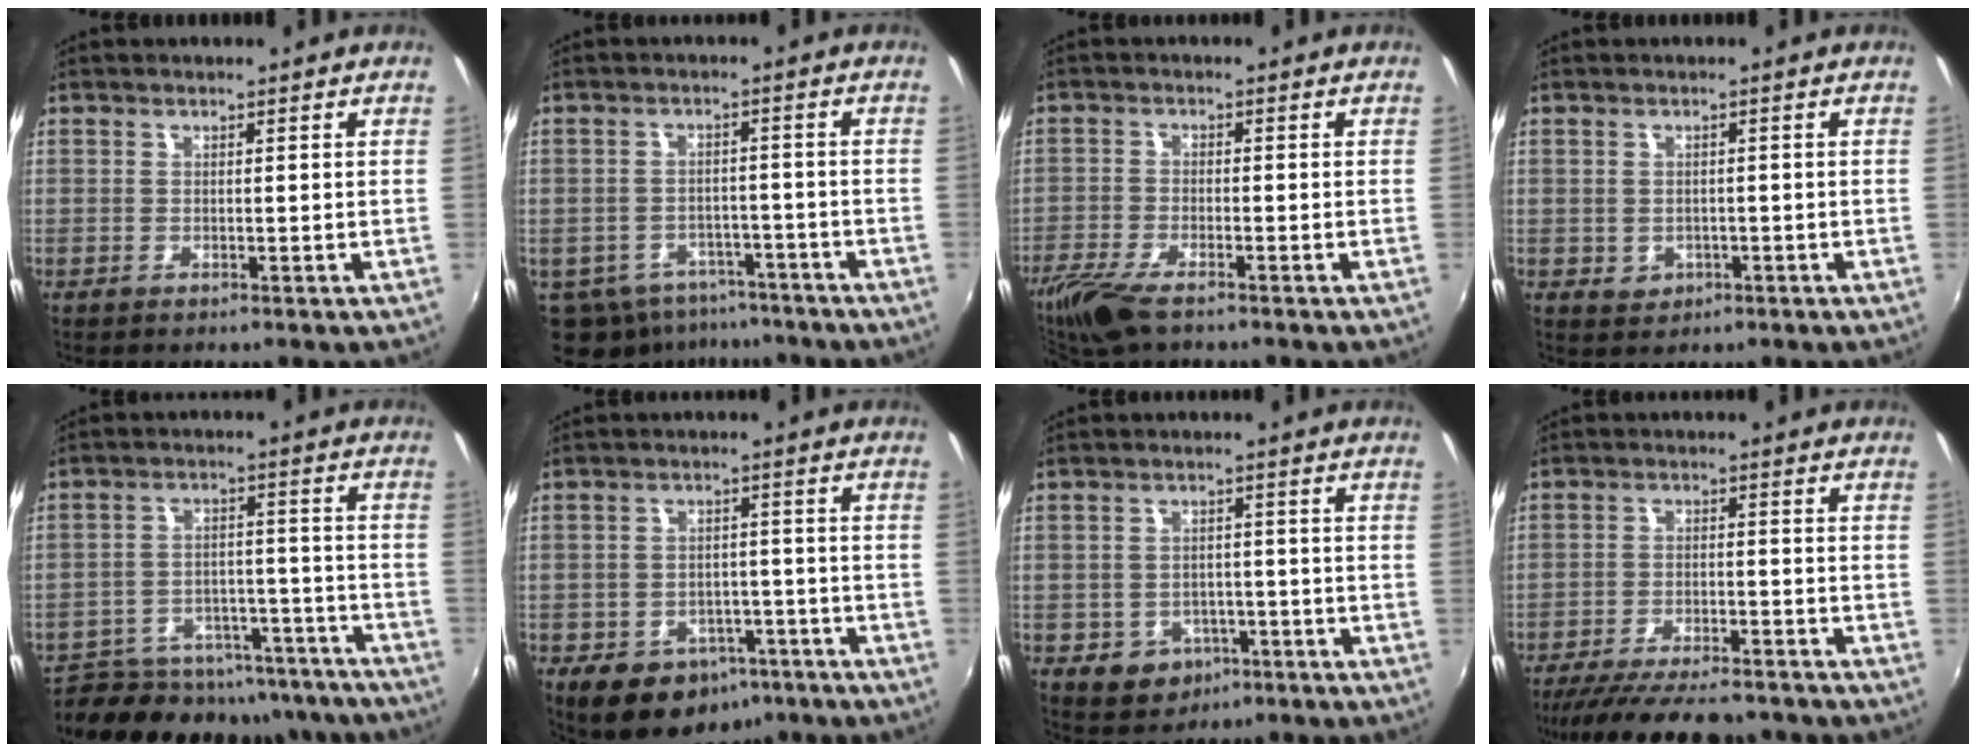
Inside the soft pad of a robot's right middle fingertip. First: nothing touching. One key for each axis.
{"total": 13.2, "fx": -8.7, "fy": 8.5, "fz": 5.1, "tx": -0.131, "ty": -0.009, "tz": -0.110}
{"total": 7.8, "fx": -5.9, "fy": 1.9, "fz": 4.7, "tx": -0.125, "ty": -0.023, "tz": -0.116}
{"total": 2.8, "fx": -0.7, "fy": 2.5, "fz": 0.9, "tx": -0.020, "ty": -0.002, "tz": -0.004}
{"total": 21.1, "fx": -18.4, "fy": 7.6, "fz": 7.0, "tx": -0.137, "ty": 0.015, "tz": -0.234}
{"total": 12.5, "fx": -7.3, "fy": 8.6, "fz": 5.3, "tx": -0.114, "ty": 0.013, "tz": -0.083}
{"total": 6.9, "fx": -3.1, "fy": 5.8, "fz": 2.1, "tx": -0.057, "ty": 0.005, "tz": -0.029}
{"total": 15.6, "fx": -13.4, "fy": 3.6, "fz": 7.2, "tx": -0.148, "ty": -0.028, "tz": -0.205}